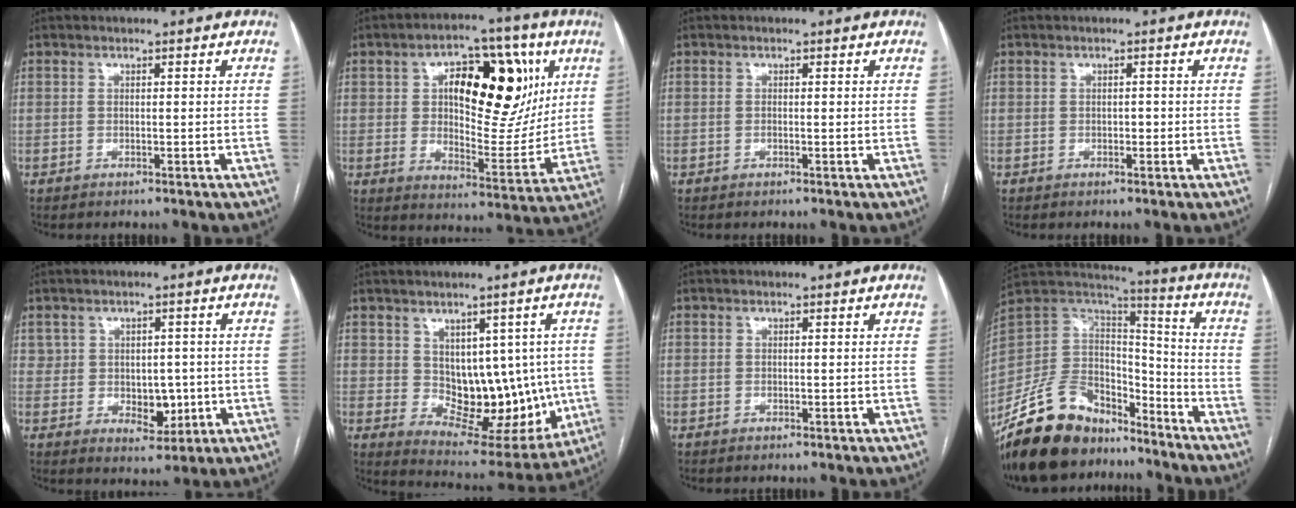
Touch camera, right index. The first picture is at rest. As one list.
[{"total": 19.8, "force": [6.0, 8.8, 16.7], "torque": [-0.241, 0.022, 0.096]}, {"total": 0.0}, {"total": 0.7, "force": [-0.2, 0.4, 0.5], "torque": [-0.004, 0.003, -0.005]}, {"total": 5.2, "force": [-0.2, 3.9, 3.4], "torque": [-0.038, 0.003, 0.010]}, {"total": 12.3, "force": [0.3, 7.7, 9.5], "torque": [-0.104, 0.012, 0.033]}, {"total": 0.0}, {"total": 20.9, "force": [-15.9, 10.2, 9.2], "torque": [-0.196, 0.037, -0.282]}]